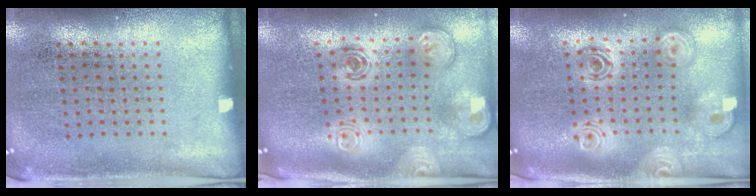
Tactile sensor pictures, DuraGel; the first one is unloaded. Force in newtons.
{"total": 3.1, "press": 2.1, "slide": 2.3}
{"total": 2.4, "press": 1.9, "slide": 1.5}